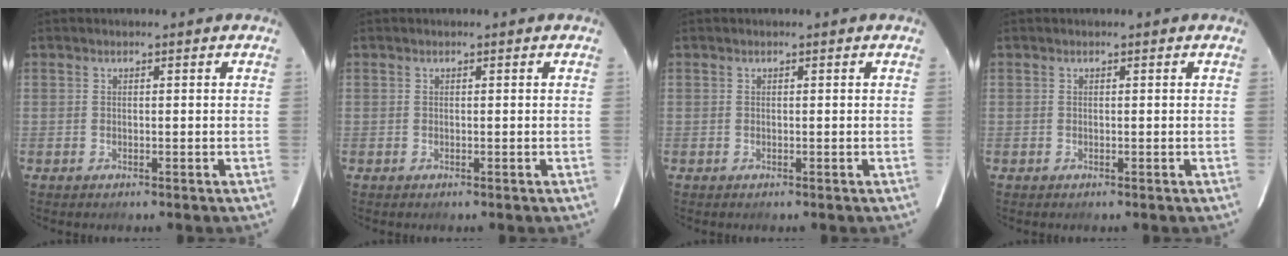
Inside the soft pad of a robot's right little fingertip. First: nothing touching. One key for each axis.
{"total": 0.0}
{"total": 0.0}
{"total": 0.0}